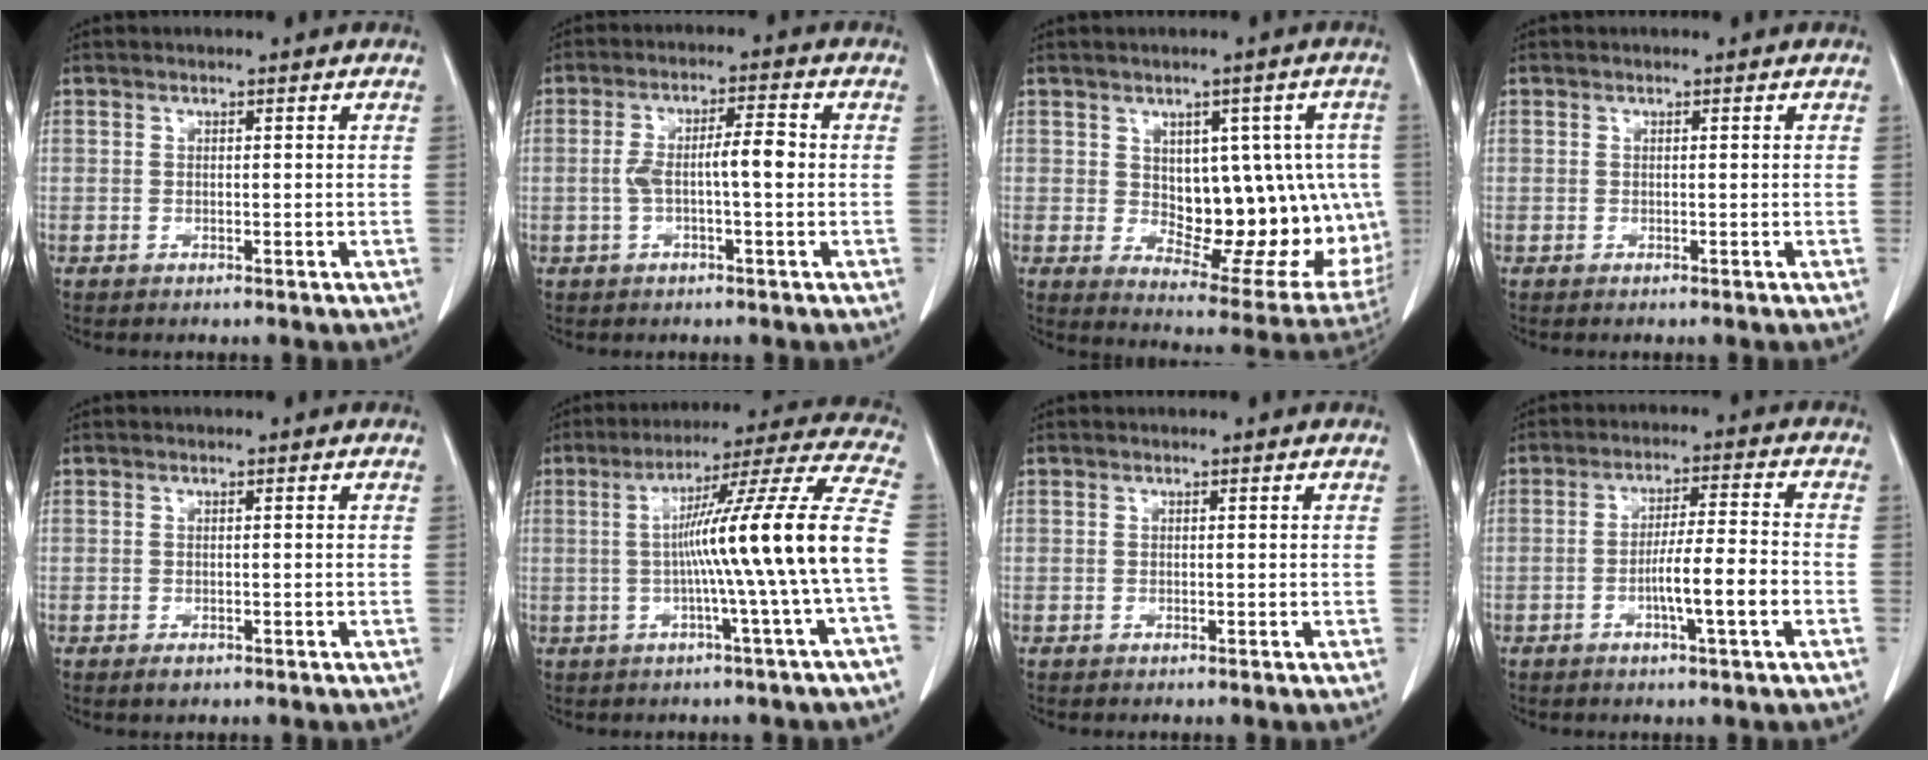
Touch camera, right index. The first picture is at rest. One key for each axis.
{"total": 5.8, "fx": -0.5, "fy": 1.0, "fz": 5.7, "tx": -0.109, "ty": 0.018, "tz": -0.008}
{"total": 17.4, "fx": 0.1, "fy": 8.6, "fz": 15.1, "tx": -0.157, "ty": 0.010, "tz": 0.030}
{"total": 0.0}
{"total": 1.1, "fx": -0.7, "fy": 0.5, "fz": 0.7, "tx": -0.009, "ty": -0.001, "tz": -0.004}
{"total": 16.6, "fx": -1.8, "fy": -2.8, "fz": 16.3, "tx": -0.235, "ty": 0.012, "tz": -0.034}
{"total": 0.0}
{"total": 7.7, "fx": -2.6, "fy": 0.1, "fz": 7.2, "tx": -0.122, "ty": 0.004, "tz": -0.044}